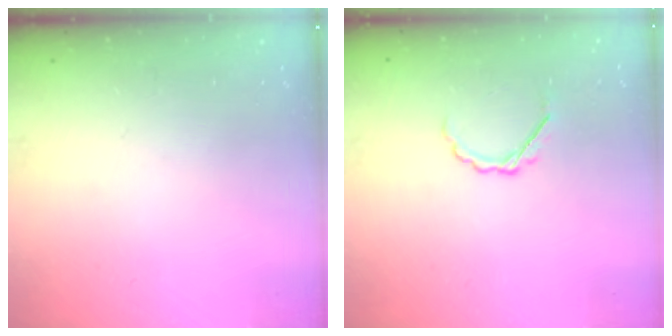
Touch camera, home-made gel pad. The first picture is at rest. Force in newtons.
{"total": 2.9, "press": 2.7, "slide": 0.9}